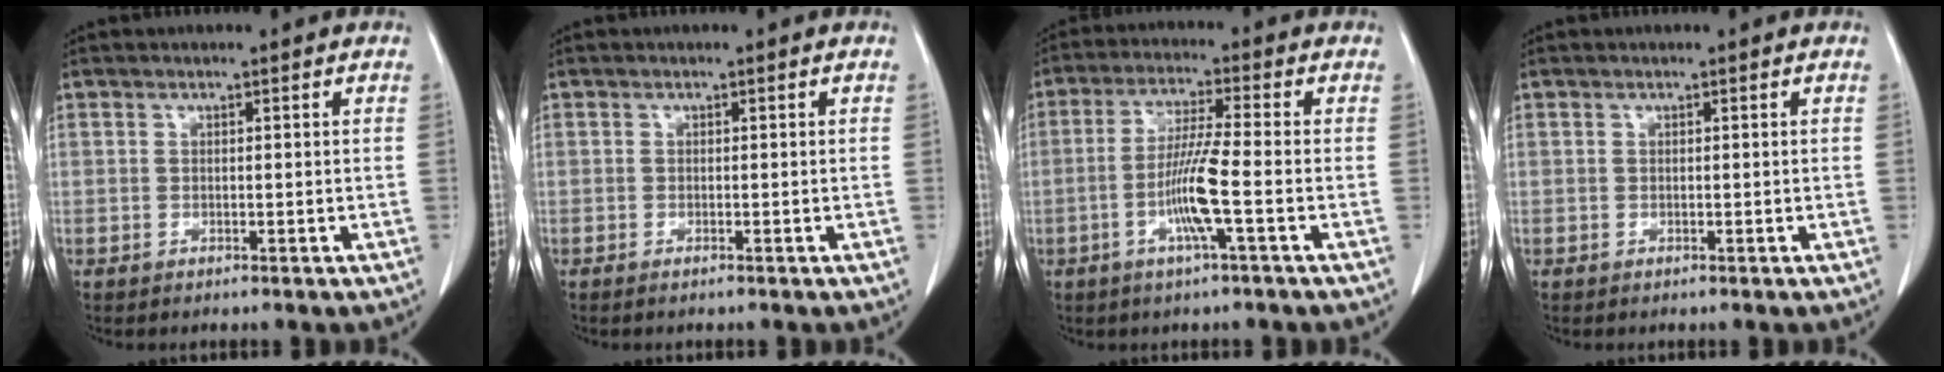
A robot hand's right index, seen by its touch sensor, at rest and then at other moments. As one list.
[{"total": 0.5, "force": [-0.4, -0.1, 0.3], "torque": [-0.009, -0.001, -0.008]}, {"total": 7.7, "force": [-2.4, -0.6, 7.3], "torque": [-0.146, -0.005, -0.049]}, {"total": 0.0}]